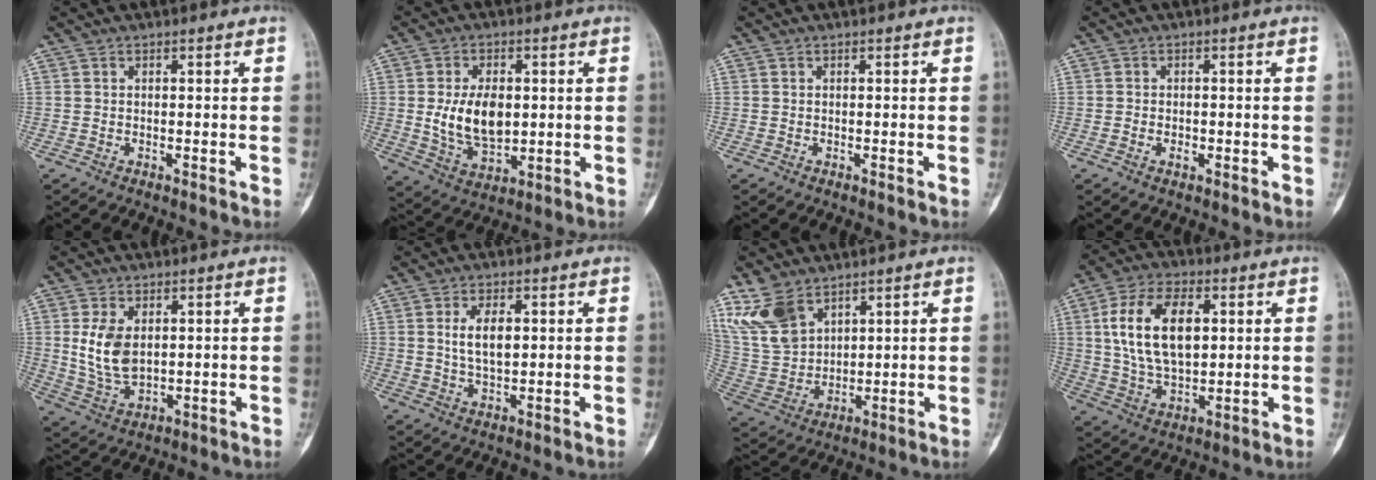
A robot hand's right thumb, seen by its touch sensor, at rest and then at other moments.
{"total": 11.1, "force": [0.7, 6.8, 8.7], "torque": [-0.139, -0.012, 0.023]}
{"total": 0.0}
{"total": 1.6, "force": [-0.5, 1.1, 1.1], "torque": [-0.012, 0.004, -0.008]}
{"total": 8.8, "force": [1.5, 5.5, 6.7], "torque": [-0.121, -0.013, 0.045]}
{"total": 5.9, "force": [1.2, 3.0, 5.0], "torque": [-0.084, -0.009, 0.025]}
{"total": 11.5, "force": [7.3, 6.9, 5.5], "torque": [-0.102, -0.024, 0.168]}
{"total": 15.8, "force": [3.4, 9.0, 12.5], "torque": [-0.218, -0.003, 0.065]}